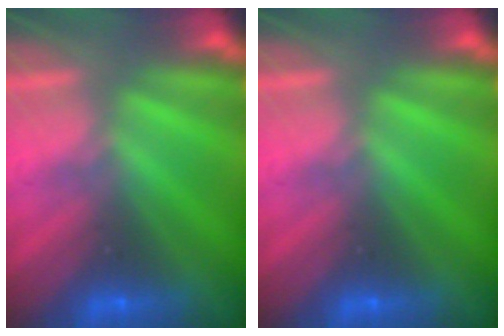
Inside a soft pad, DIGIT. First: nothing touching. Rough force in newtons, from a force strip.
{"total": 0.0}